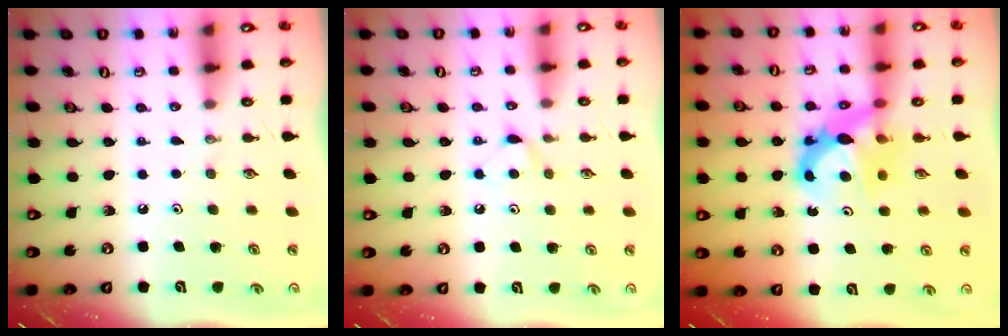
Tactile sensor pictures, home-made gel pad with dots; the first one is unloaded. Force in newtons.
{"total": 5.6, "press": 5.6, "slide": 0.6}
{"total": 7.5, "press": 7.5, "slide": 0.4}